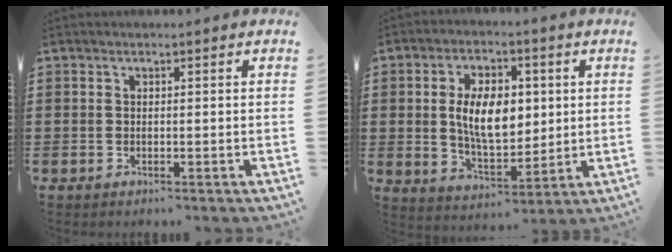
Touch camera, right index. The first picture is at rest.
{"total": 9.3, "force": [1.2, 5.2, 7.6], "torque": [-0.152, 0.005, 0.014]}